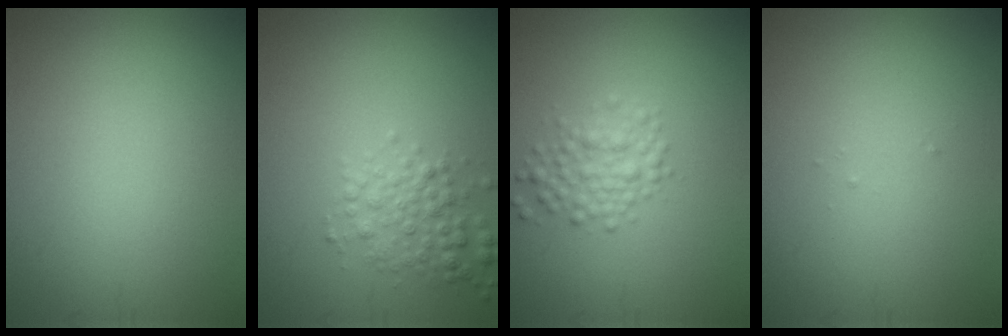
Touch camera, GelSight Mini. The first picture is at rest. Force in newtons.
{"total": 2.7, "press": 2.7, "slide": 0.0}
{"total": 2.6, "press": 2.6, "slide": 0.0}
{"total": 0.0}